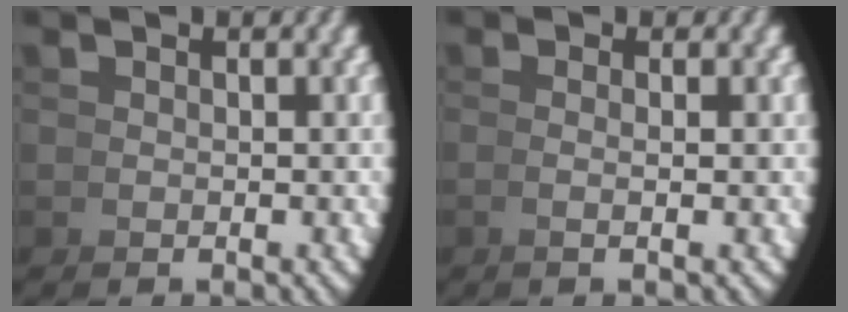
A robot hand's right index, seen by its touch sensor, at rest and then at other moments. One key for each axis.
{"total": 1.6, "fx": 0.0, "fy": -1.1, "fz": 1.1, "tx": -0.024, "ty": 0.002, "tz": 0.001}